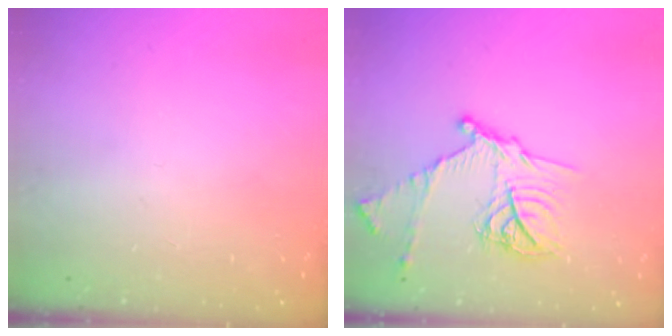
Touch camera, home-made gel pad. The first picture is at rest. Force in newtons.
{"total": 15.4, "press": 15.4, "slide": 1.1}